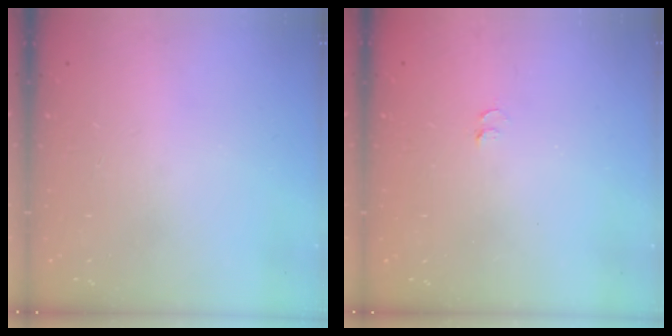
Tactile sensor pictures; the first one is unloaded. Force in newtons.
{"total": 3.3, "press": 3.2, "slide": 0.7}